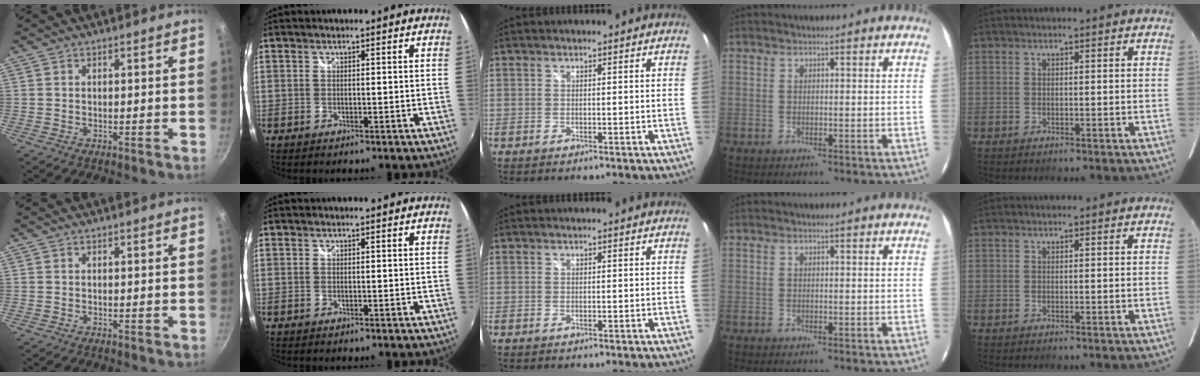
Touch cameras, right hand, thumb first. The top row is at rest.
{}